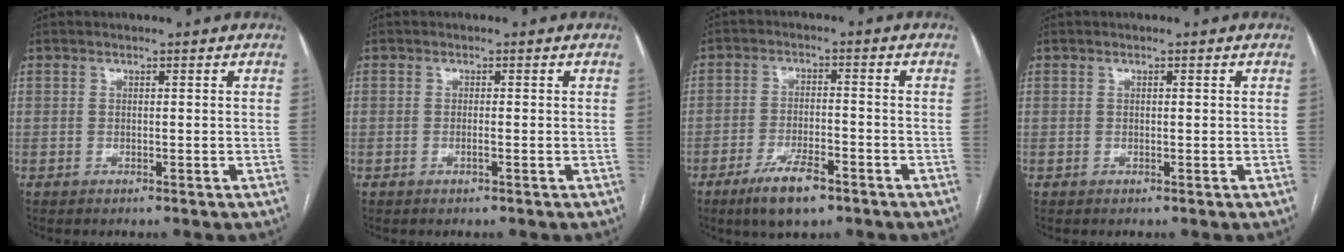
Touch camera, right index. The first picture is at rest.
{"total": 0.8, "force": [-0.3, 0.0, 0.7], "torque": [-0.015, 0.000, -0.005]}
{"total": 7.2, "force": [-4.7, 2.1, 5.1], "torque": [-0.097, -0.007, -0.078]}
{"total": 0.0}